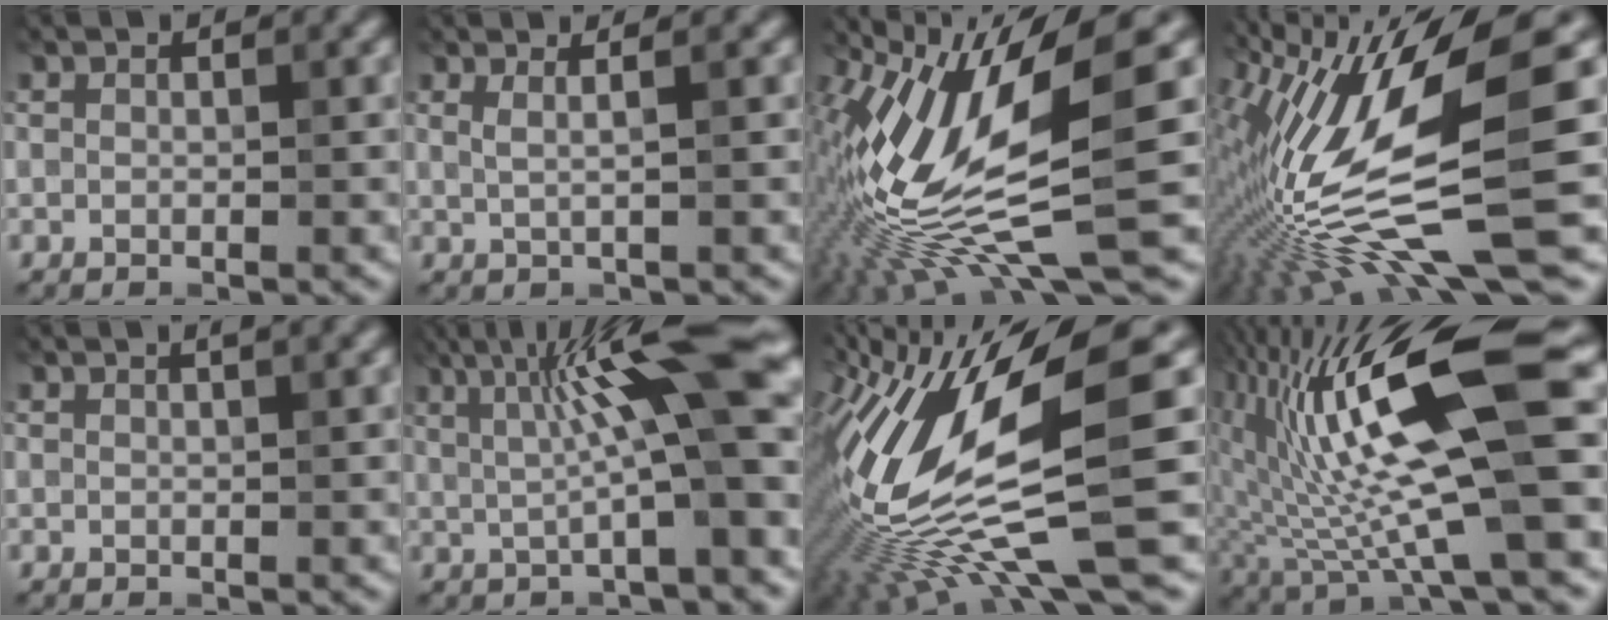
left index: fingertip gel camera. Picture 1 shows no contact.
{"total": 2.0, "force": [0.9, 0.7, 1.6], "torque": [-0.017, 0.000, -0.003]}
{"total": 13.3, "force": [-0.1, 4.1, 12.6], "torque": [-0.268, -0.001, 0.012]}
{"total": 14.7, "force": [-0.8, 3.8, 14.2], "torque": [-0.296, 0.005, 0.004]}
{"total": 1.7, "force": [1.0, 0.5, 1.3], "torque": [-0.005, 0.005, 0.000]}
{"total": 10.8, "force": [2.2, 1.4, 10.5], "torque": [-0.149, 0.014, 0.041]}
{"total": 14.5, "force": [-1.5, 4.0, 13.9], "torque": [-0.299, 0.008, -0.008]}
{"total": 13.9, "force": [1.8, 3.0, 13.4], "torque": [-0.246, 0.004, 0.040]}